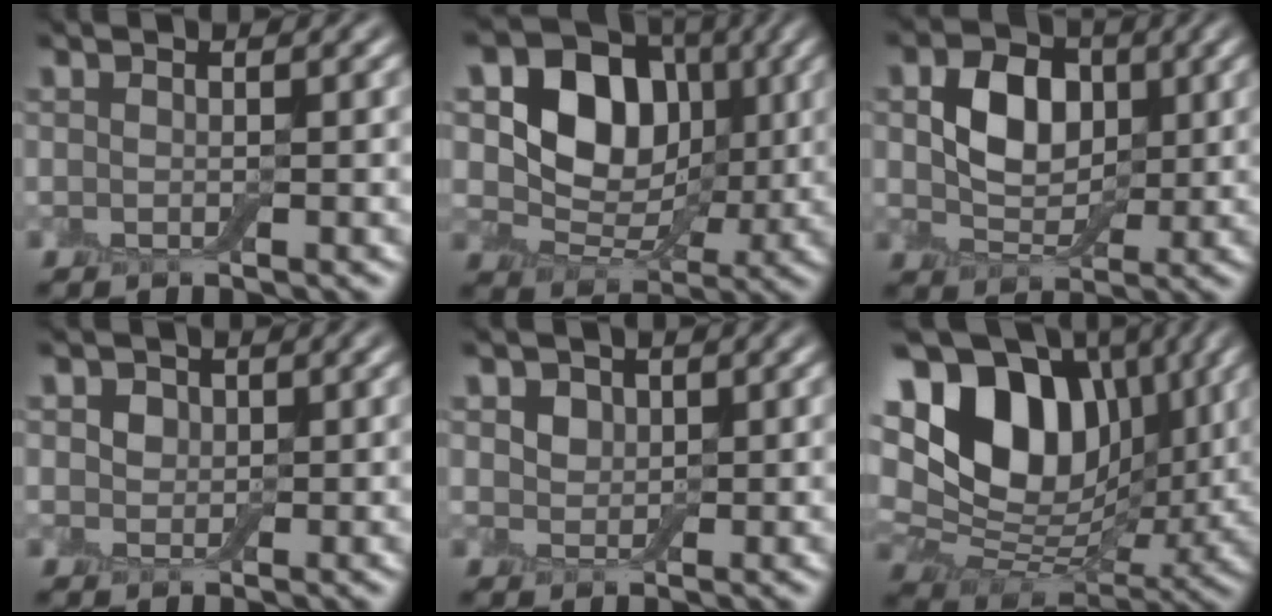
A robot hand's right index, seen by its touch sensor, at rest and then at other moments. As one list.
[{"total": 9.9, "force": [2.4, 7.6, 5.8], "torque": [-0.101, -0.008, 0.028]}, {"total": 4.9, "force": [1.0, 3.6, 3.2], "torque": [-0.060, 0.002, 0.009]}, {"total": 2.5, "force": [1.2, 1.9, 1.1], "torque": [-0.024, 0.012, 0.012]}, {"total": 2.8, "force": [1.5, 2.0, 1.3], "torque": [-0.033, 0.010, 0.023]}, {"total": 16.4, "force": [5.9, 11.2, 10.5], "torque": [-0.199, 0.027, 0.108]}]